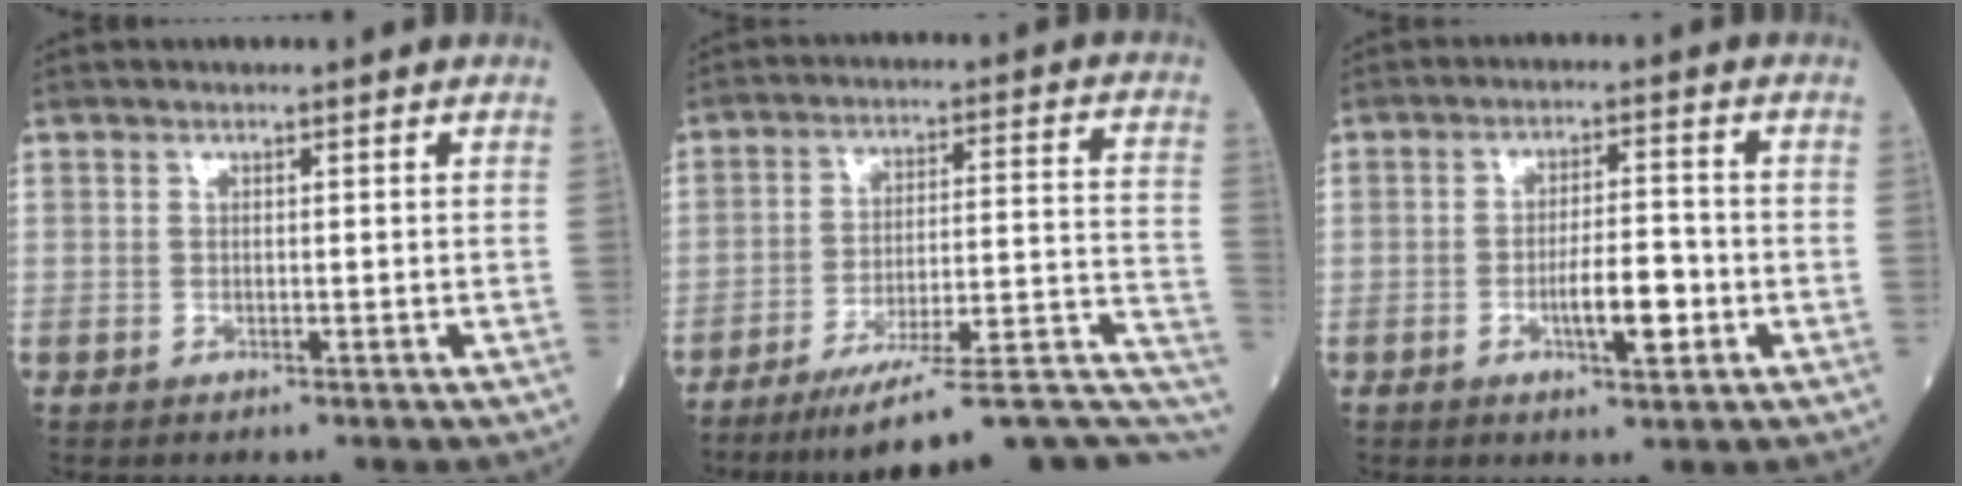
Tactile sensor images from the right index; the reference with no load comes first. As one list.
[{"total": 22.2, "force": [-17.8, 2.2, 13.1], "torque": [-0.104, 0.028, -0.250]}, {"total": 6.1, "force": [-2.0, 1.3, 5.6], "torque": [-0.092, 0.002, -0.032]}]